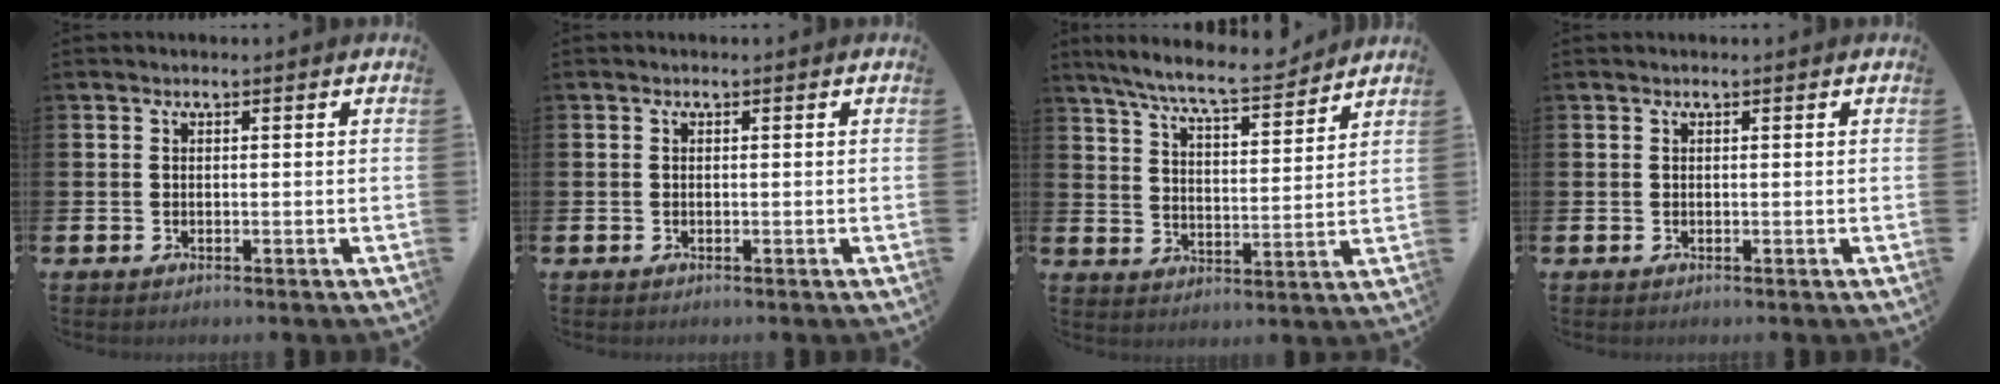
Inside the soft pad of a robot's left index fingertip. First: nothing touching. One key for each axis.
{"total": 0.0}
{"total": 8.1, "fx": 7.5, "fy": 0.7, "fz": 3.0, "tx": -0.090, "ty": -0.043, "tz": 0.133}
{"total": 0.0}